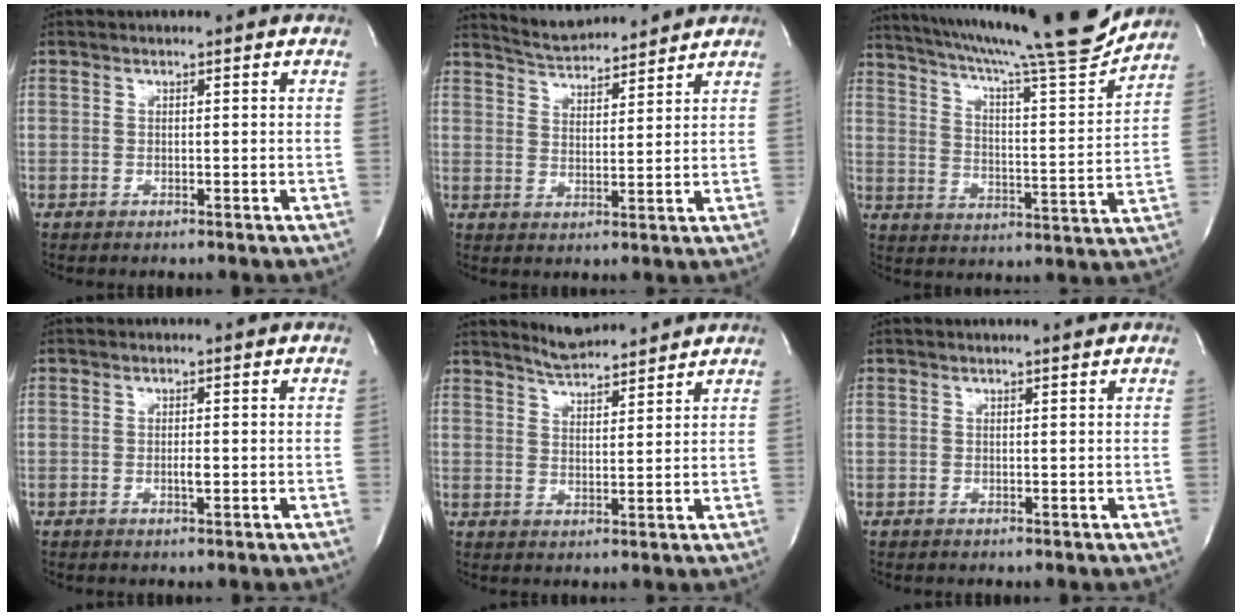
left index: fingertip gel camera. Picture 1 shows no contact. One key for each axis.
{"total": 8.9, "fx": 8.6, "fy": 0.9, "fz": 1.9, "tx": -0.043, "ty": 0.016, "tz": 0.142}
{"total": 21.9, "fx": 19.6, "fy": -0.2, "fz": 9.8, "tx": -0.168, "ty": -0.039, "tz": 0.280}
{"total": 1.1, "fx": -0.3, "fy": 0.1, "fz": 1.0, "tx": -0.021, "ty": -0.003, "tz": -0.003}
{"total": 7.1, "fx": 6.8, "fy": 0.6, "fz": 1.8, "tx": -0.040, "ty": 0.011, "tz": 0.113}
{"total": 1.3, "fx": 1.2, "fy": -0.3, "fz": 0.3, "tx": -0.010, "ty": -0.001, "tz": 0.016}